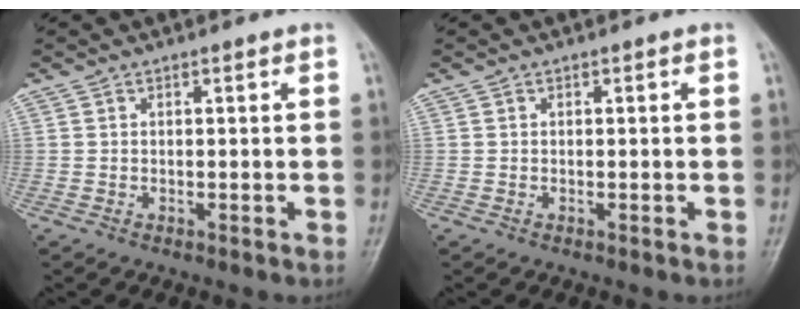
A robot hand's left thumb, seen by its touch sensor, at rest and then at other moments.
{"total": 0.0}